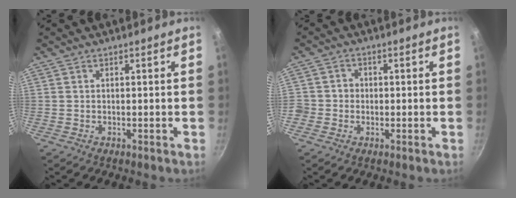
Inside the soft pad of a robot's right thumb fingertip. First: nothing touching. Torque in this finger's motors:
{"motor_torque": [-0.04, 0.35, -0.10, 0.61, 0.05]}